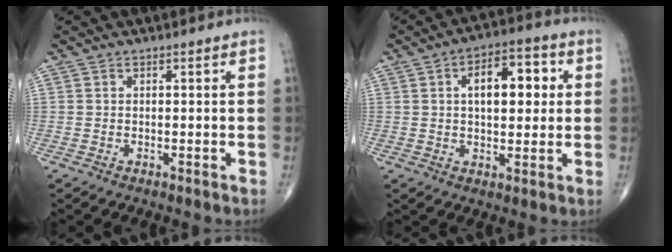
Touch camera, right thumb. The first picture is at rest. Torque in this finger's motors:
{"motor_torque": [1.05, 3.46, 1.23, 0.39, 0.09]}